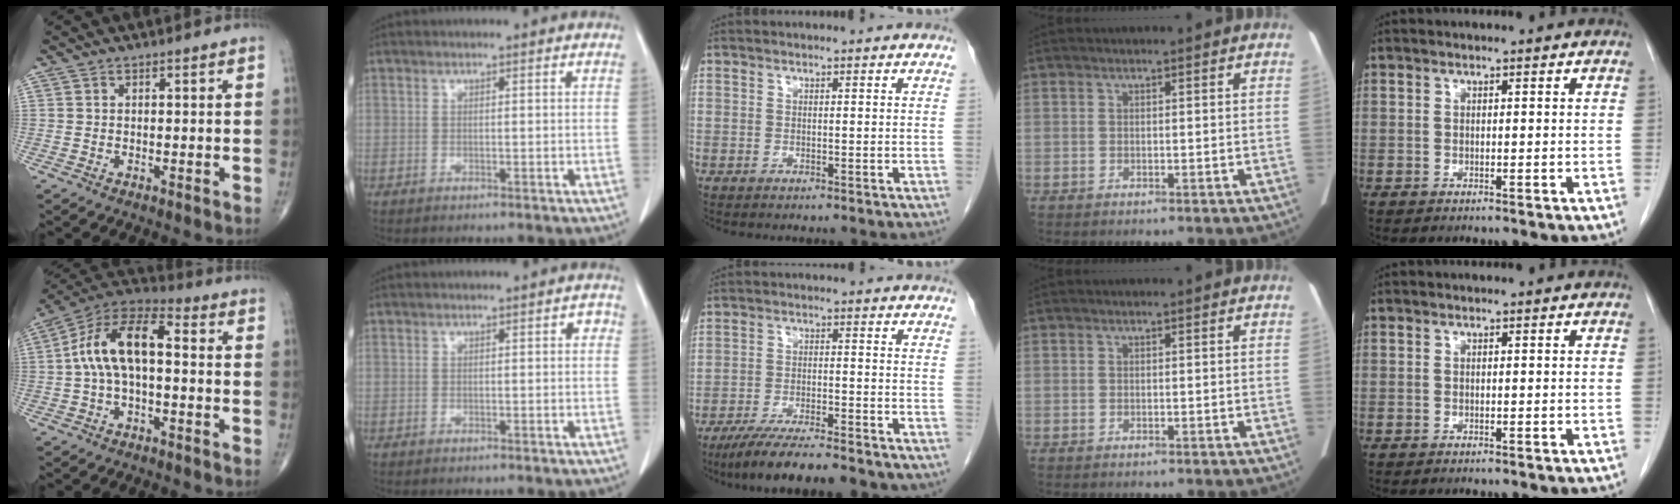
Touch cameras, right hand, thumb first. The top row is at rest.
{"thumb": {"total": 13.1, "force": [0.2, 6.4, 11.4], "torque": [-0.211, 0.047, -0.010]}, "index": {"total": 1.7, "force": [0.0, 0.8, 1.5], "torque": [-0.013, 0.013, -0.004]}, "middle": {"total": 13.1, "force": [-11.0, 1.9, 7.0], "torque": [-0.111, -0.021, -0.167]}}